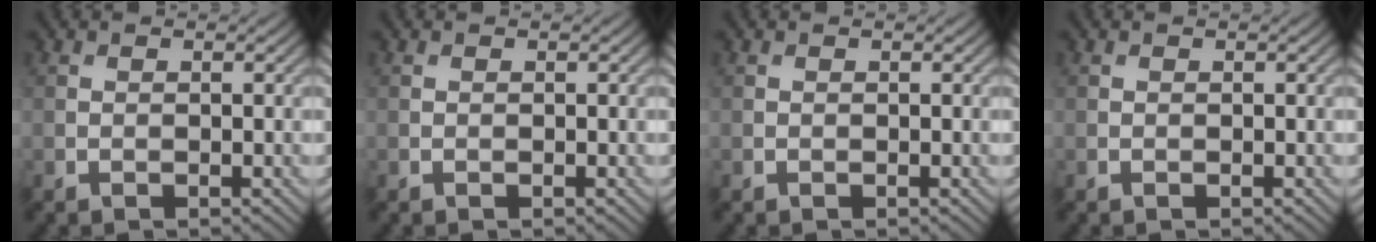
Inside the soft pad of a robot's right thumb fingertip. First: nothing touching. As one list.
[{"total": 0.0}, {"total": 0.0}, {"total": 0.0}]